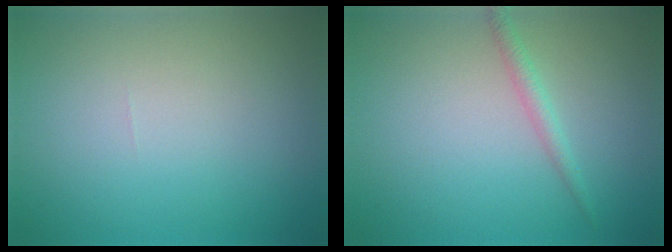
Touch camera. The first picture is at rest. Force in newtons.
{"total": 1.4, "press": 1.4, "slide": 0.0}